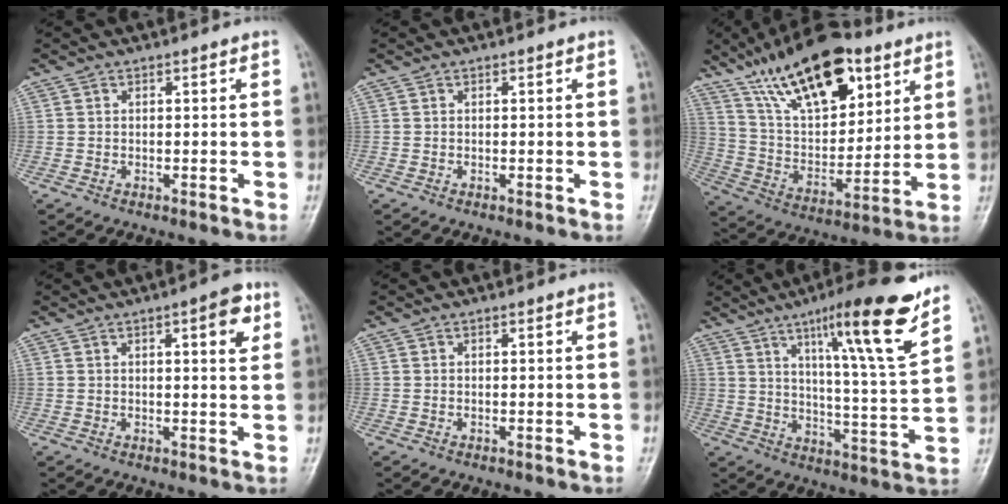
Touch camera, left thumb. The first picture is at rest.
{"total": 0.0}
{"total": 22.9, "force": [13.2, 10.6, 15.5], "torque": [-0.220, -0.045, 0.238]}
{"total": 5.4, "force": [2.3, 1.6, 4.7], "torque": [-0.052, -0.006, 0.026]}
{"total": 0.0}
{"total": 17.8, "force": [10.9, 1.5, 14.0], "torque": [-0.197, -0.060, 0.168]}